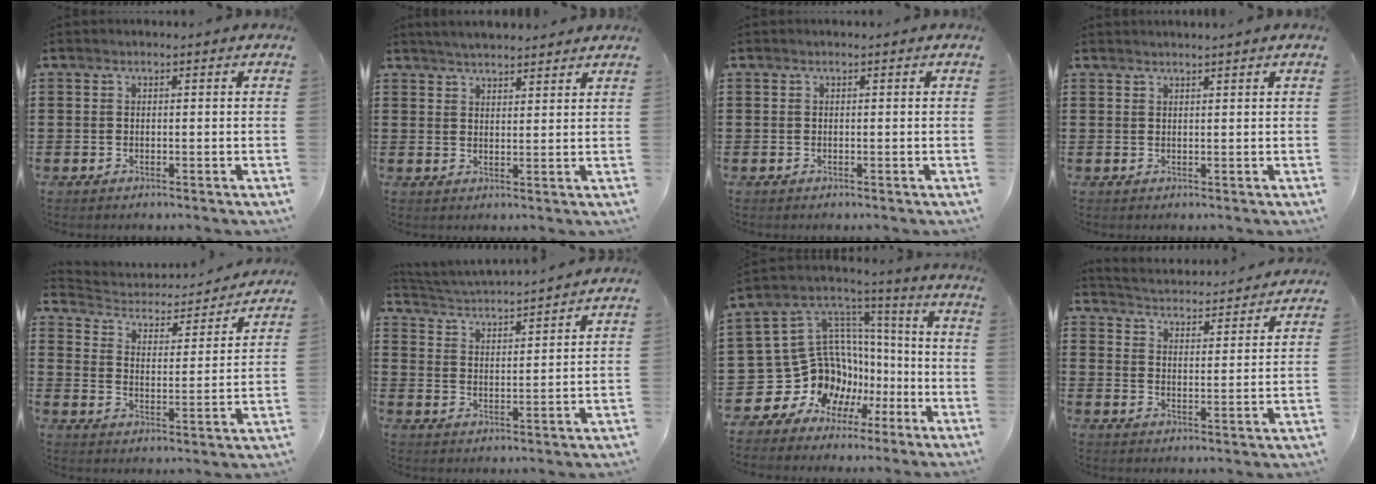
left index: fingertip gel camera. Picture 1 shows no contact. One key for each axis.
{"total": 3.1, "fx": 3.1, "fy": 0.1, "fz": 0.3, "tx": -0.013, "ty": -0.006, "tz": 0.059}
{"total": 0.0}
{"total": 1.1, "fx": 1.0, "fy": -0.3, "fz": 0.3, "tx": -0.006, "ty": -0.005, "tz": 0.021}
{"total": 2.9, "fx": 2.7, "fy": 1.0, "fz": 0.3, "tx": -0.027, "ty": -0.025, "tz": 0.038}
{"total": 3.7, "fx": 3.7, "fy": -0.4, "fz": 0.3, "tx": -0.026, "ty": -0.030, "tz": 0.058}
{"total": 14.3, "fx": -4.4, "fy": 12.9, "fz": 4.5, "tx": -0.146, "ty": -0.019, "tz": -0.042}
{"total": 3.6, "fx": 3.5, "fy": -0.3, "fz": -0.3, "tx": -0.019, "ty": -0.036, "tz": 0.054}